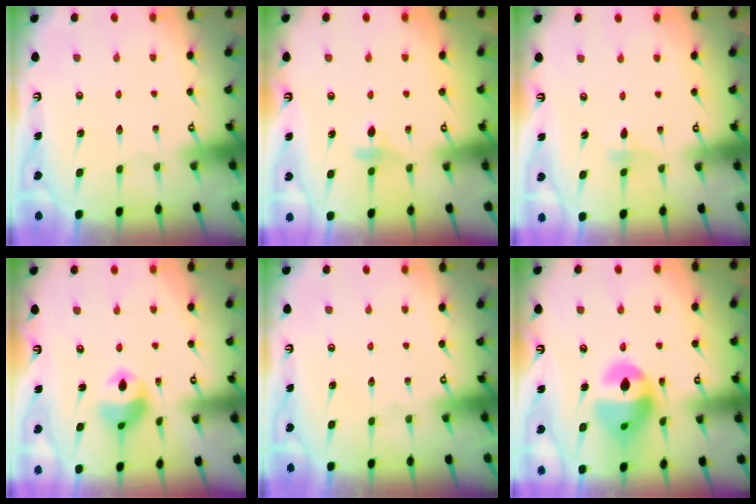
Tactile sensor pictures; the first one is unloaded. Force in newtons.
{"total": 3.7, "press": 3.6, "slide": 0.8}
{"total": 2.4, "press": 2.3, "slide": 0.7}
{"total": 9.9, "press": 9.8, "slide": 1.2}
{"total": 0.0}
{"total": 14.8, "press": 14.0, "slide": 4.8}